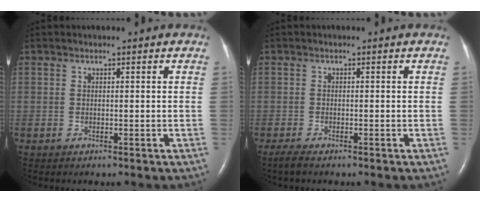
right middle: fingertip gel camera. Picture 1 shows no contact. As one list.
[{"total": 1.7, "force": [-1.3, 0.2, 1.0], "torque": [-0.031, -0.007, -0.025]}]